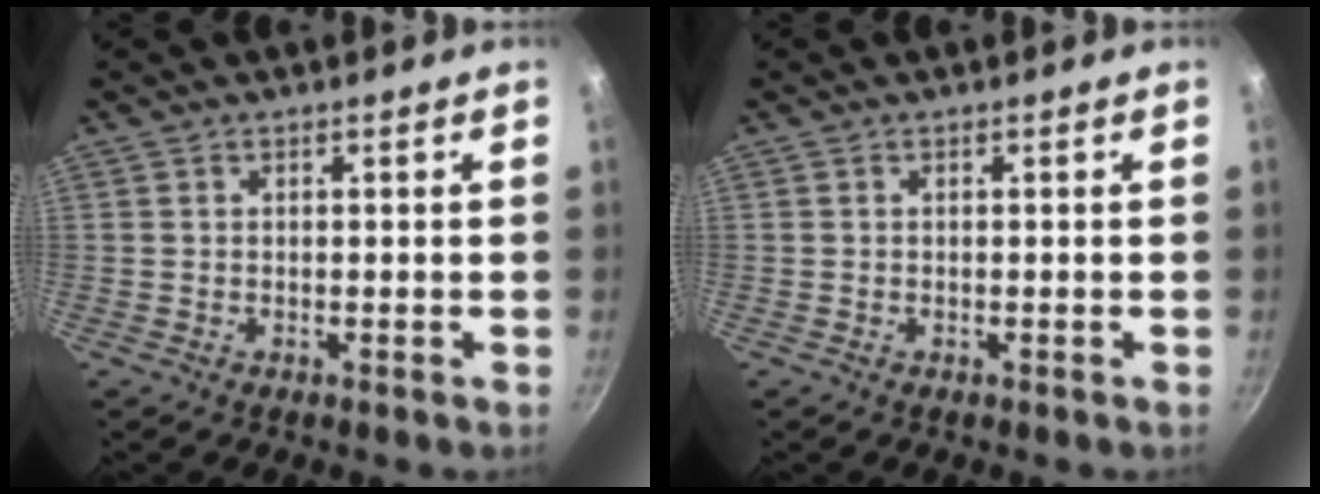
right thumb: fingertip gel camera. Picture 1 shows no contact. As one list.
[{"total": 0.0}]